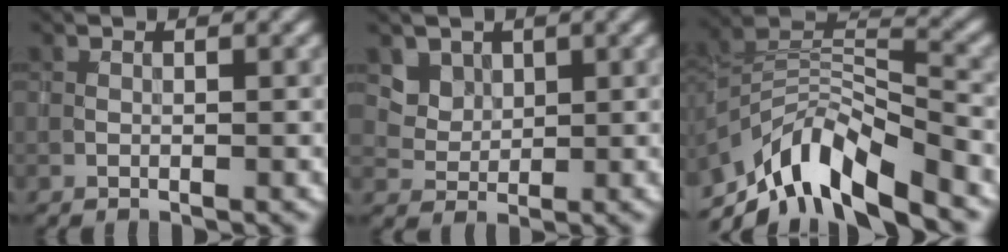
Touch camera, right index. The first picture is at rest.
{"total": 3.6, "force": [2.2, 2.5, 1.2], "torque": [-0.043, -0.009, 0.065]}
{"total": 8.9, "force": [-6.0, 2.8, 5.9], "torque": [-0.098, 0.005, -0.116]}